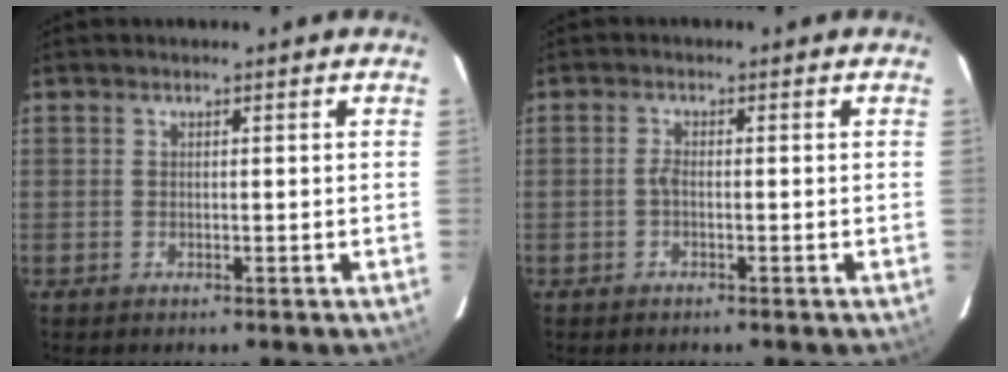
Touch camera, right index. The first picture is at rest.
{"total": 1.2, "force": [-0.4, 0.5, 1.0], "torque": [-0.021, 0.004, -0.009]}